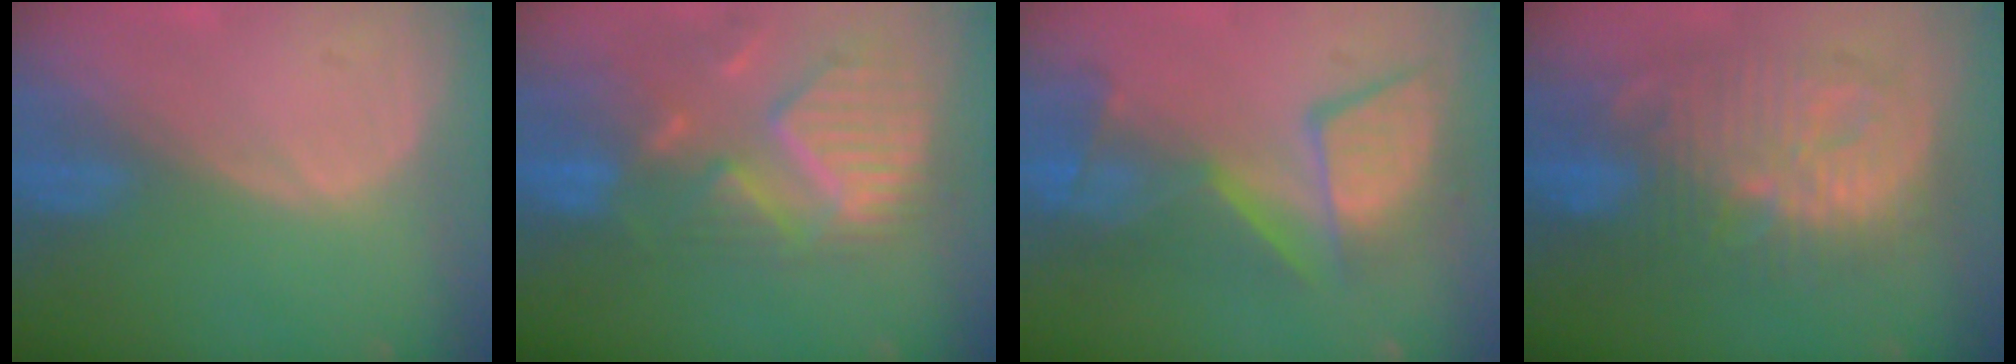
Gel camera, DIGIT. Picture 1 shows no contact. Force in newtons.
{"total": 12.0, "press": 10.5, "slide": 5.9}
{"total": 10.5, "press": 9.9, "slide": 3.4}
{"total": 12.4, "press": 12.3, "slide": 1.0}